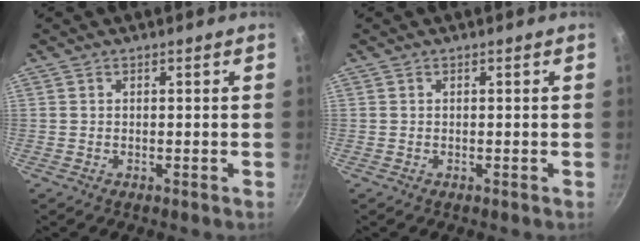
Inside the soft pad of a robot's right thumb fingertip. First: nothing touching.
{"total": 0.0}